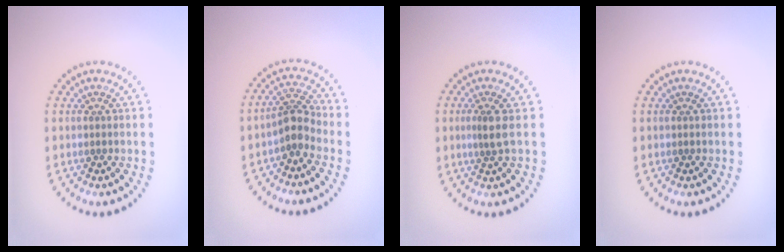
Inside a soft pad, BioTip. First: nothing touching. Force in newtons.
{"total": 2.7, "press": 2.1, "slide": 1.8}
{"total": 1.5, "press": 1.0, "slide": 1.1}
{"total": 0.0}